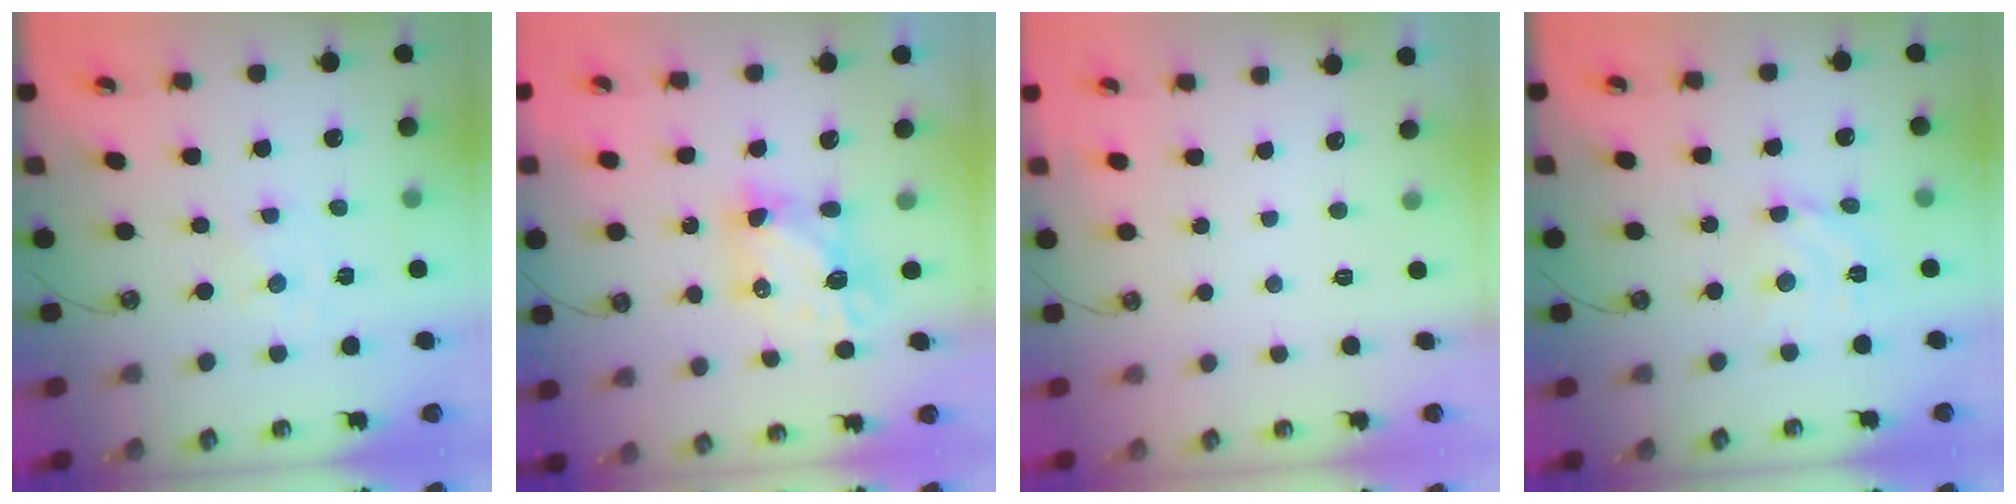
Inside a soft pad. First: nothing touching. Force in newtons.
{"total": 6.5, "press": 6.5, "slide": 0.7}
{"total": 0.0}
{"total": 8.4, "press": 8.4, "slide": 0.5}